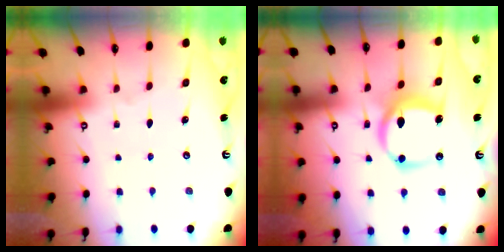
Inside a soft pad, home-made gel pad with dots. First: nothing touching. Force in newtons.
{"total": 10.3, "press": 10.3, "slide": 0.3}